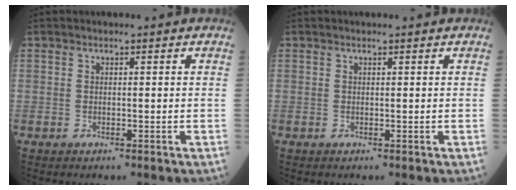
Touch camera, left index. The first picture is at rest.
{"total": 0.6, "force": [0.5, -0.1, 0.1], "torque": [-0.007, 0.006, 0.010]}